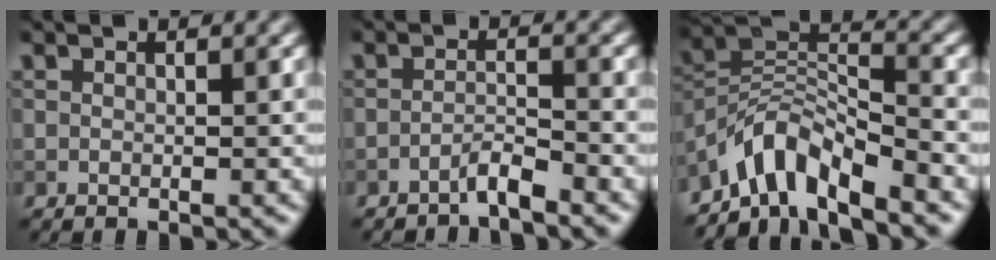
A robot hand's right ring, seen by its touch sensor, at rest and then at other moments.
{"total": 1.9, "force": [-1.6, 0.1, 1.0], "torque": [-0.014, 0.009, -0.035]}
{"total": 6.5, "force": [-5.3, 1.8, 3.3], "torque": [-0.043, 0.006, -0.107]}